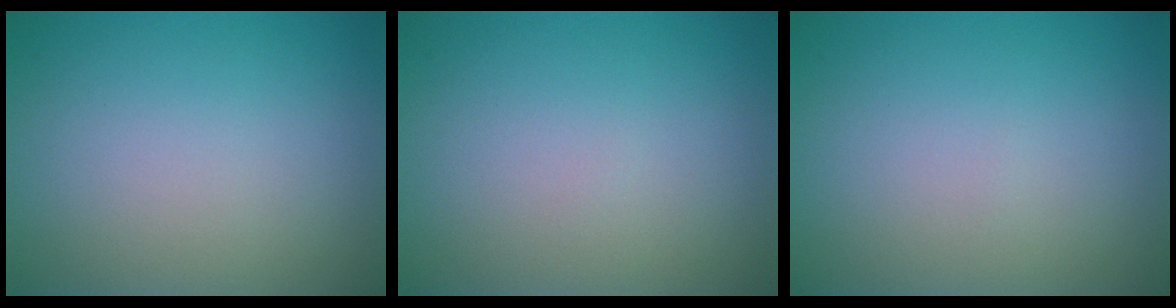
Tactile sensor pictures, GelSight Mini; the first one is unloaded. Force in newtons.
{"total": 0.0}
{"total": 0.0}